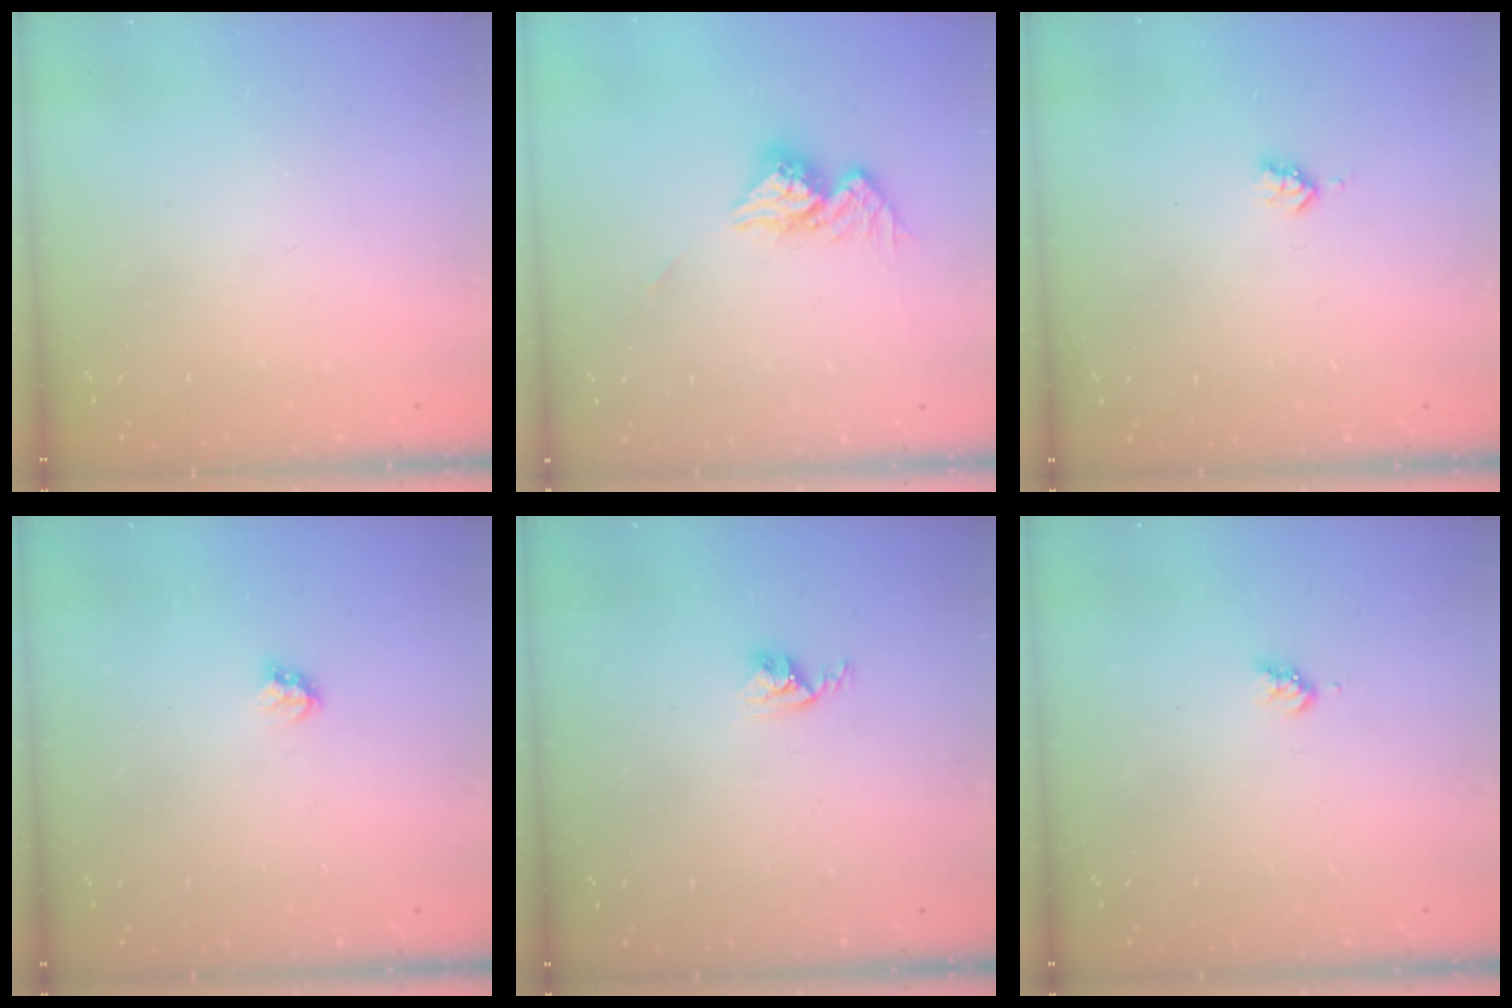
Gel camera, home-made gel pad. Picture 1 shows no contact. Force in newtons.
{"total": 10.7, "press": 10.6, "slide": 0.9}
{"total": 2.9, "press": 2.9, "slide": 0.5}
{"total": 2.8, "press": 2.8, "slide": 0.5}
{"total": 2.9, "press": 2.9, "slide": 0.4}
{"total": 3.0, "press": 3.0, "slide": 0.4}